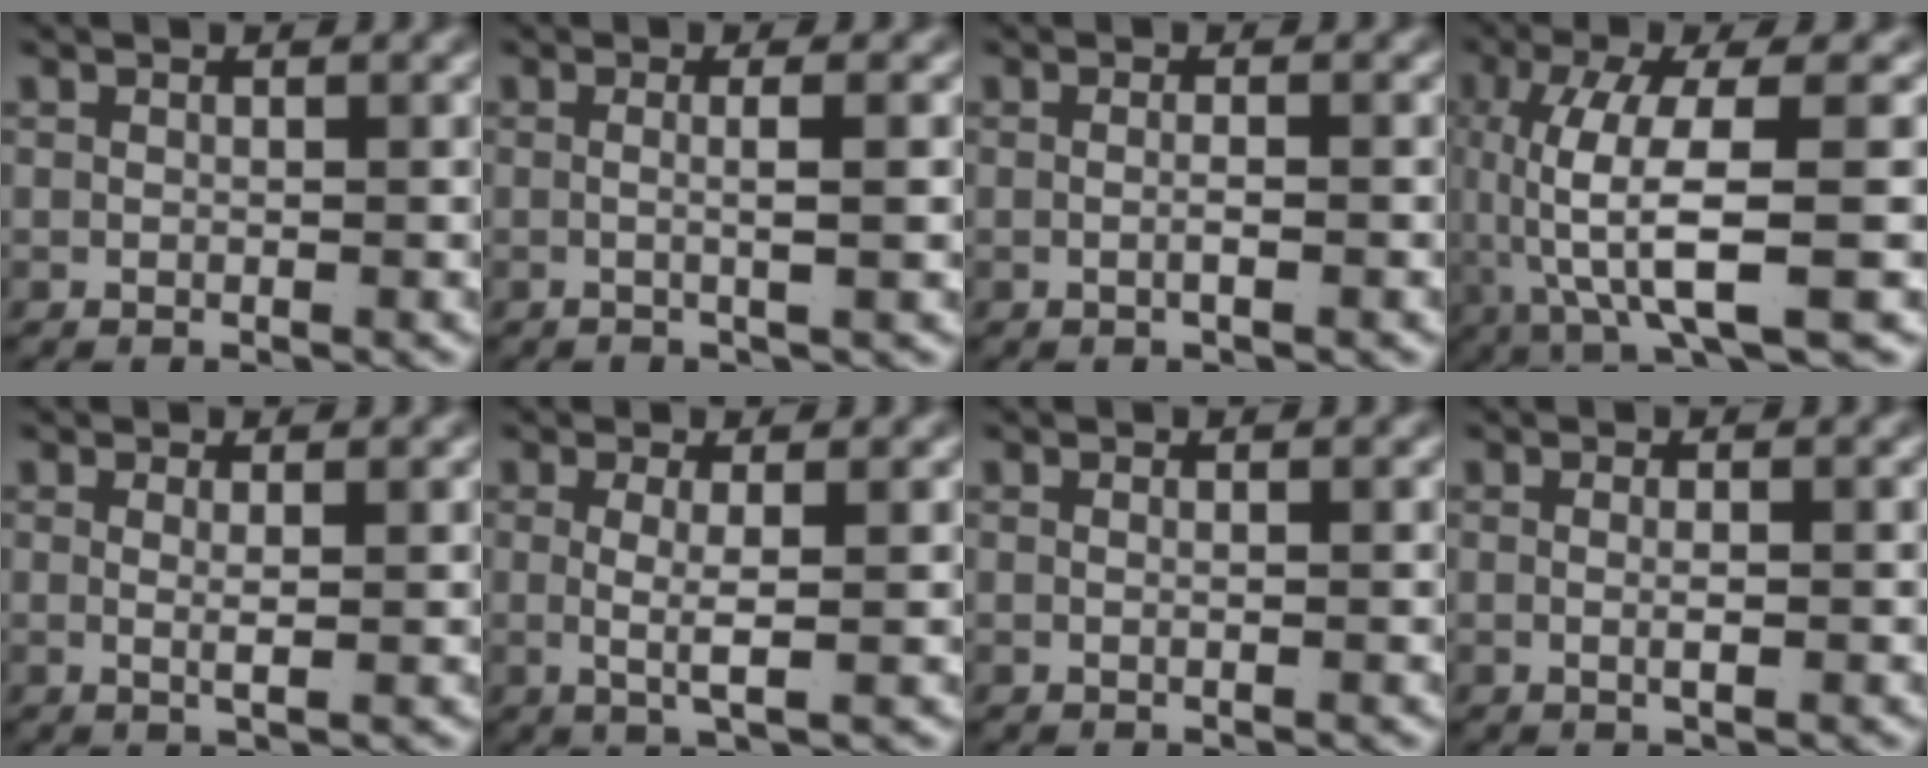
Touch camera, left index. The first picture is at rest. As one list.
[{"total": 2.1, "force": [-0.3, -0.8, 1.9], "torque": [-0.040, -0.008, -0.004]}, {"total": 1.3, "force": [-0.7, -0.4, 1.0], "torque": [-0.018, -0.005, -0.010]}, {"total": 8.8, "force": [-0.8, 3.4, 8.0], "torque": [-0.168, -0.030, 0.003]}, {"total": 1.5, "force": [0.2, -0.5, 1.4], "torque": [-0.028, -0.014, 0.011]}, {"total": 3.3, "force": [0.3, 0.2, 3.3], "torque": [-0.058, -0.010, 0.011]}, {"total": 0.7, "force": [-0.1, -0.5, 0.5], "torque": [-0.009, -0.004, 0.001]}, {"total": 1.3, "force": [-0.3, -0.4, 1.2], "torque": [-0.020, -0.007, -0.003]}]